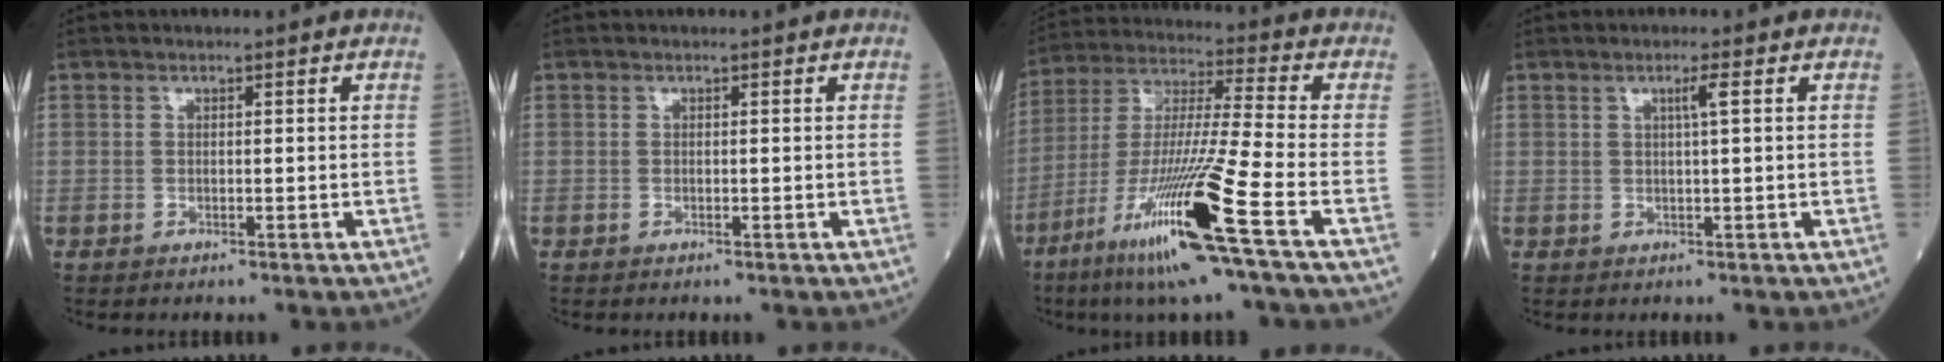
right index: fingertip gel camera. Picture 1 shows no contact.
{"total": 0.0}
{"total": 18.6, "force": [-9.0, -1.5, 16.2], "torque": [-0.339, -0.042, -0.172]}
{"total": 1.8, "force": [0.6, -0.4, 1.6], "torque": [-0.030, -0.002, 0.010]}